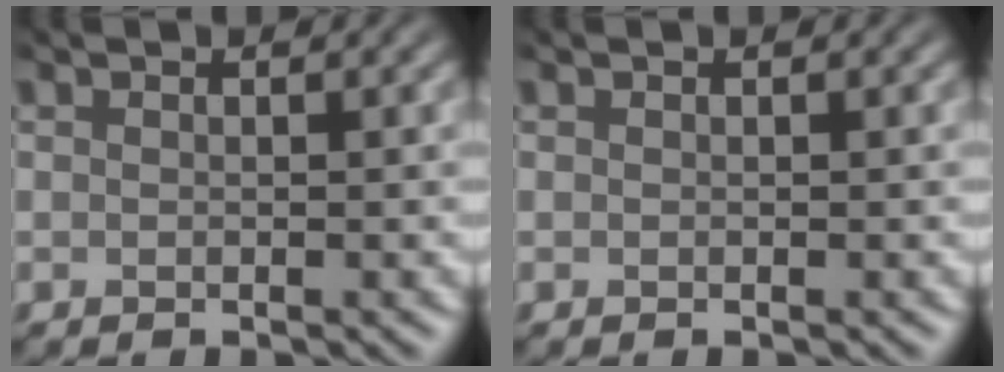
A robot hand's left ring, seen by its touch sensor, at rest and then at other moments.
{"total": 0.0}